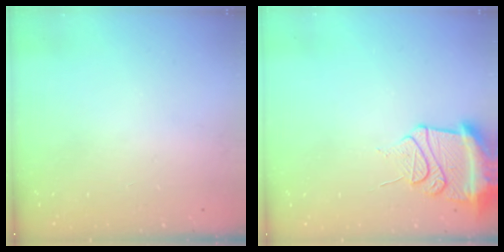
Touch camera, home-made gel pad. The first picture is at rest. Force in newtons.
{"total": 12.9, "press": 12.8, "slide": 1.5}